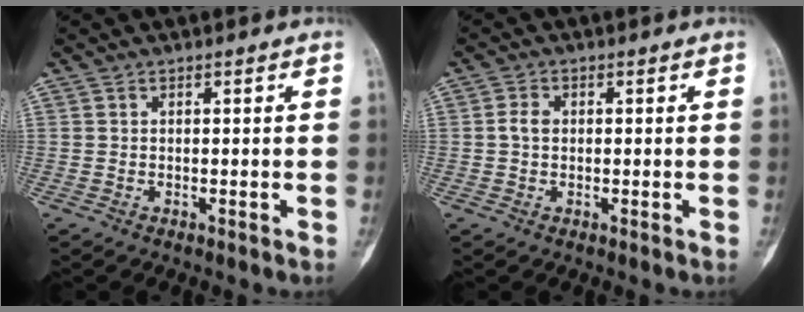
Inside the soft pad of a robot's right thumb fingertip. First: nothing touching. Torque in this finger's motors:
{"motor_torque": [0.43, 0.38, 0.09, -0.11, 0.08]}